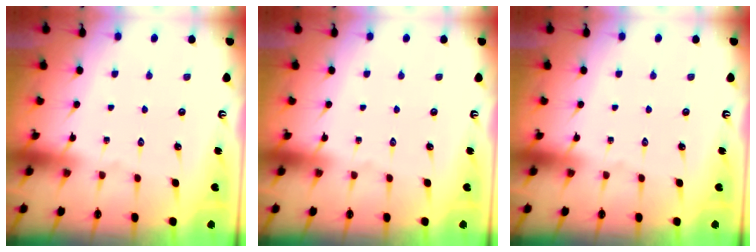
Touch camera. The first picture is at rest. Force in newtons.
{"total": 0.0}
{"total": 0.0}